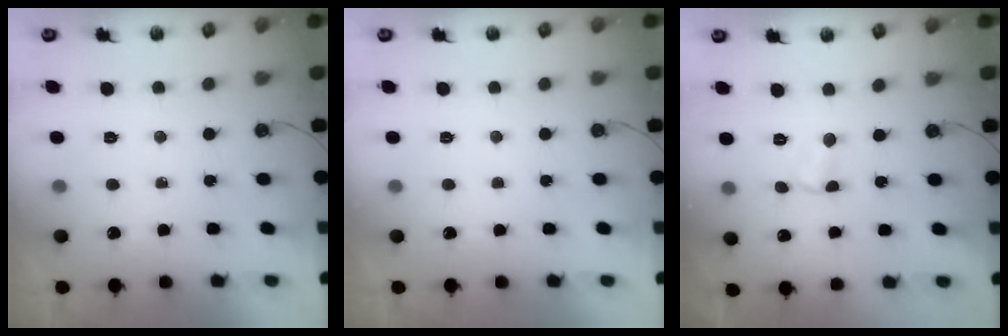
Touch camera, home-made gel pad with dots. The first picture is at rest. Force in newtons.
{"total": 0.0}
{"total": 2.2, "press": 2.2, "slide": 0.4}